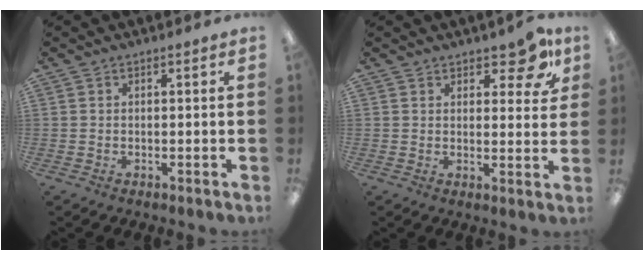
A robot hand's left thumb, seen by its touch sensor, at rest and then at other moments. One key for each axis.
{"total": 7.5, "fx": 5.4, "fy": 3.1, "fz": 4.2, "tx": -0.037, "ty": -0.035, "tz": 0.089}